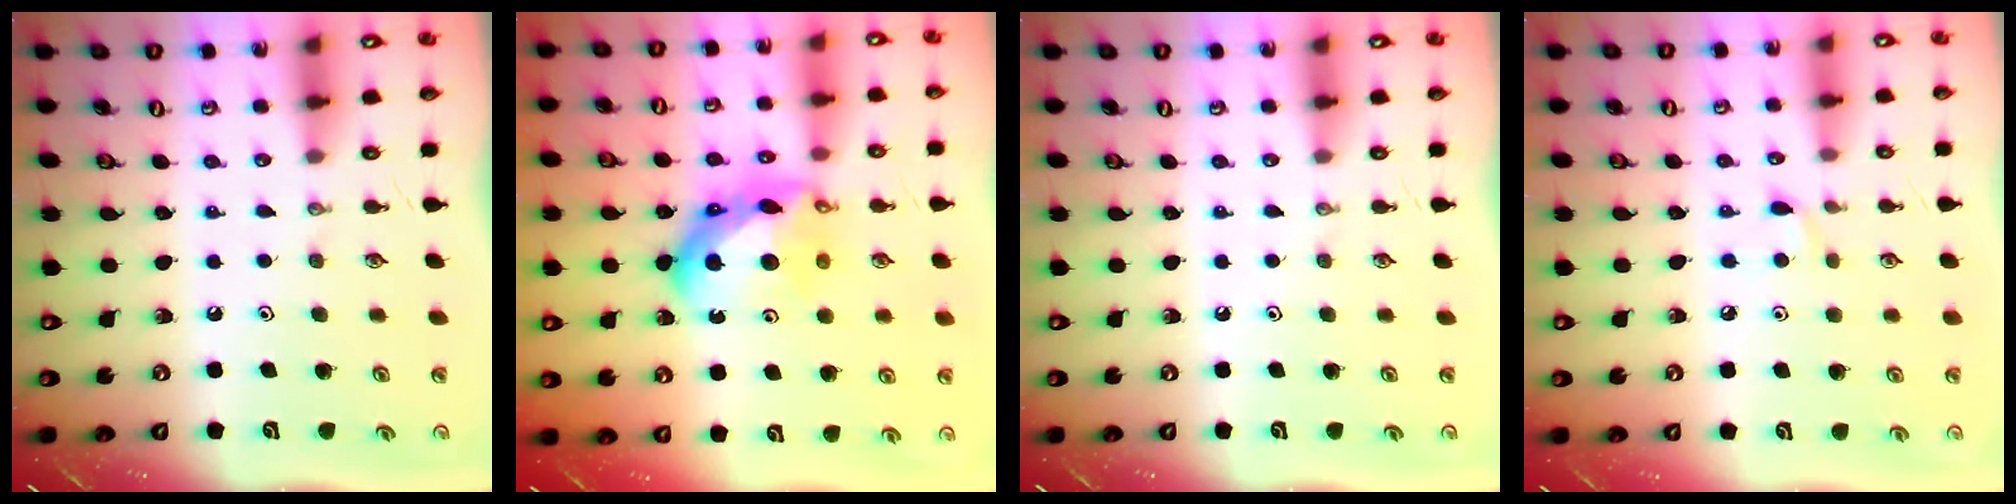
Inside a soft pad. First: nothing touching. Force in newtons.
{"total": 15.7, "press": 15.7, "slide": 0.6}
{"total": 0.0}
{"total": 4.4, "press": 4.4, "slide": 0.6}